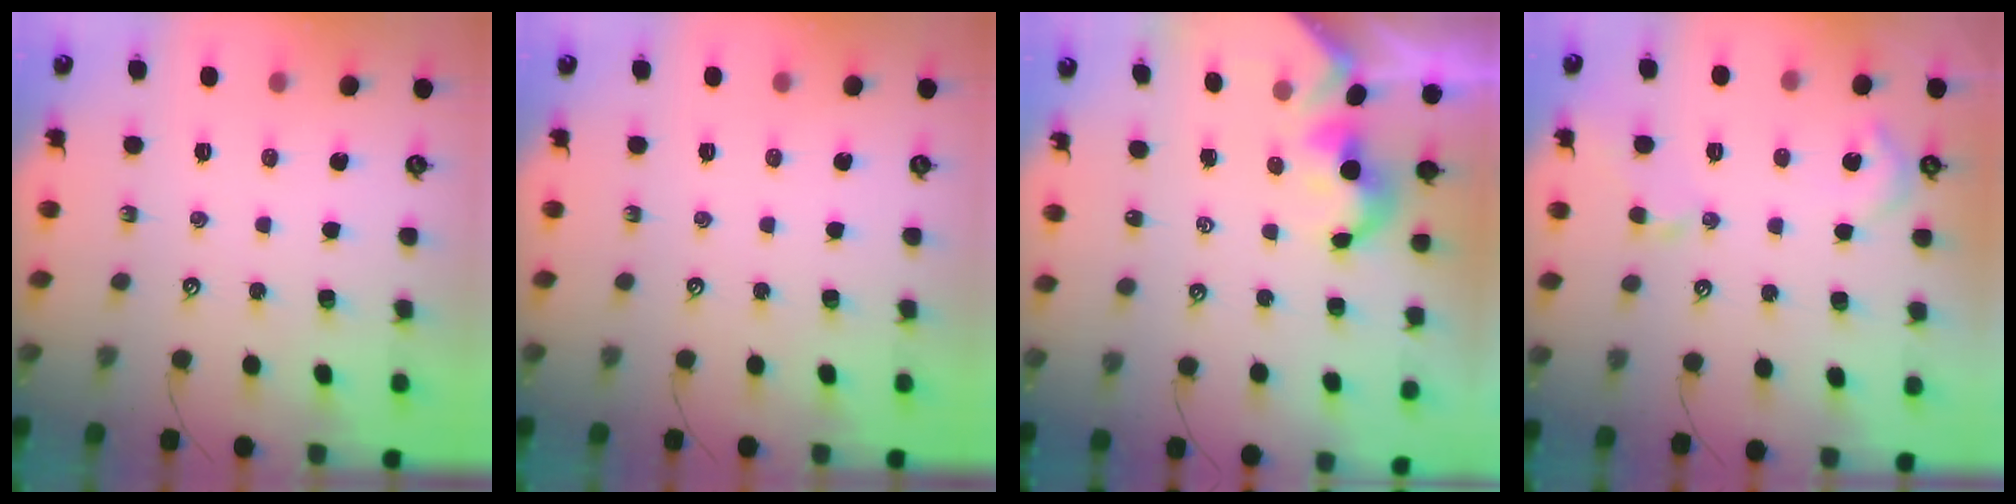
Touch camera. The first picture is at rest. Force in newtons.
{"total": 0.0}
{"total": 2.3, "press": 2.3, "slide": 0.2}
{"total": 3.9, "press": 3.8, "slide": 0.9}